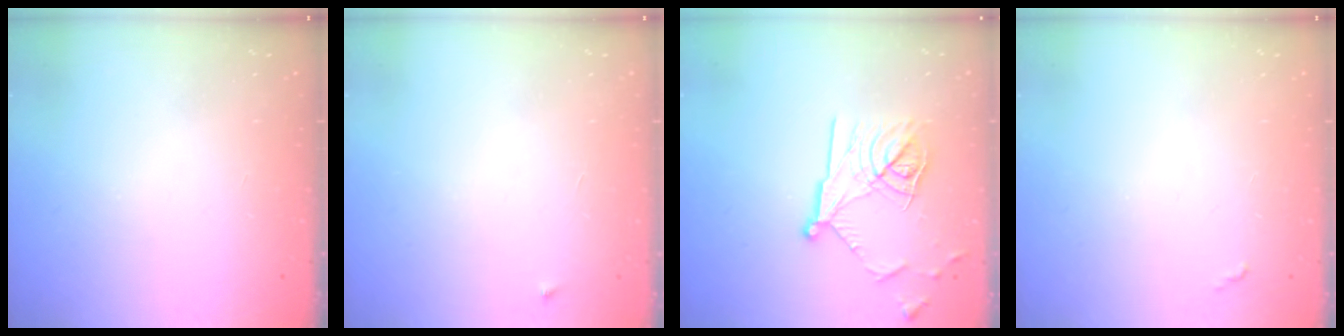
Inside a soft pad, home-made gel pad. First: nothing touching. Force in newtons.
{"total": 2.3, "press": 2.3, "slide": 0.3}
{"total": 16.1, "press": 16.1, "slide": 0.6}
{"total": 2.8, "press": 2.8, "slide": 0.4}